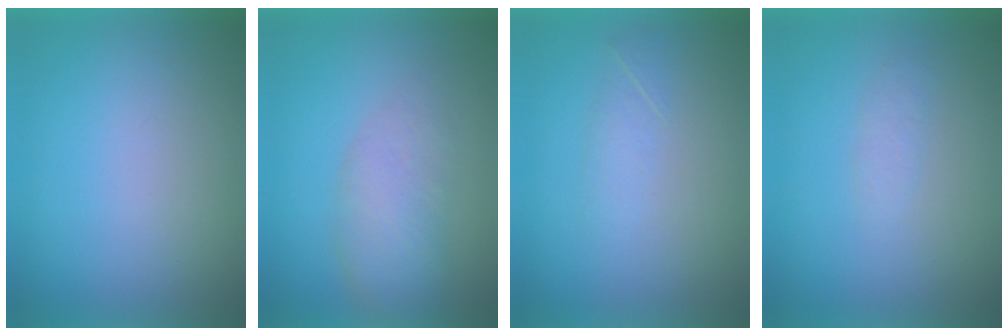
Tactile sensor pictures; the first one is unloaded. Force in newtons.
{"total": 4.4}
{"total": 1.7}
{"total": 1.4}